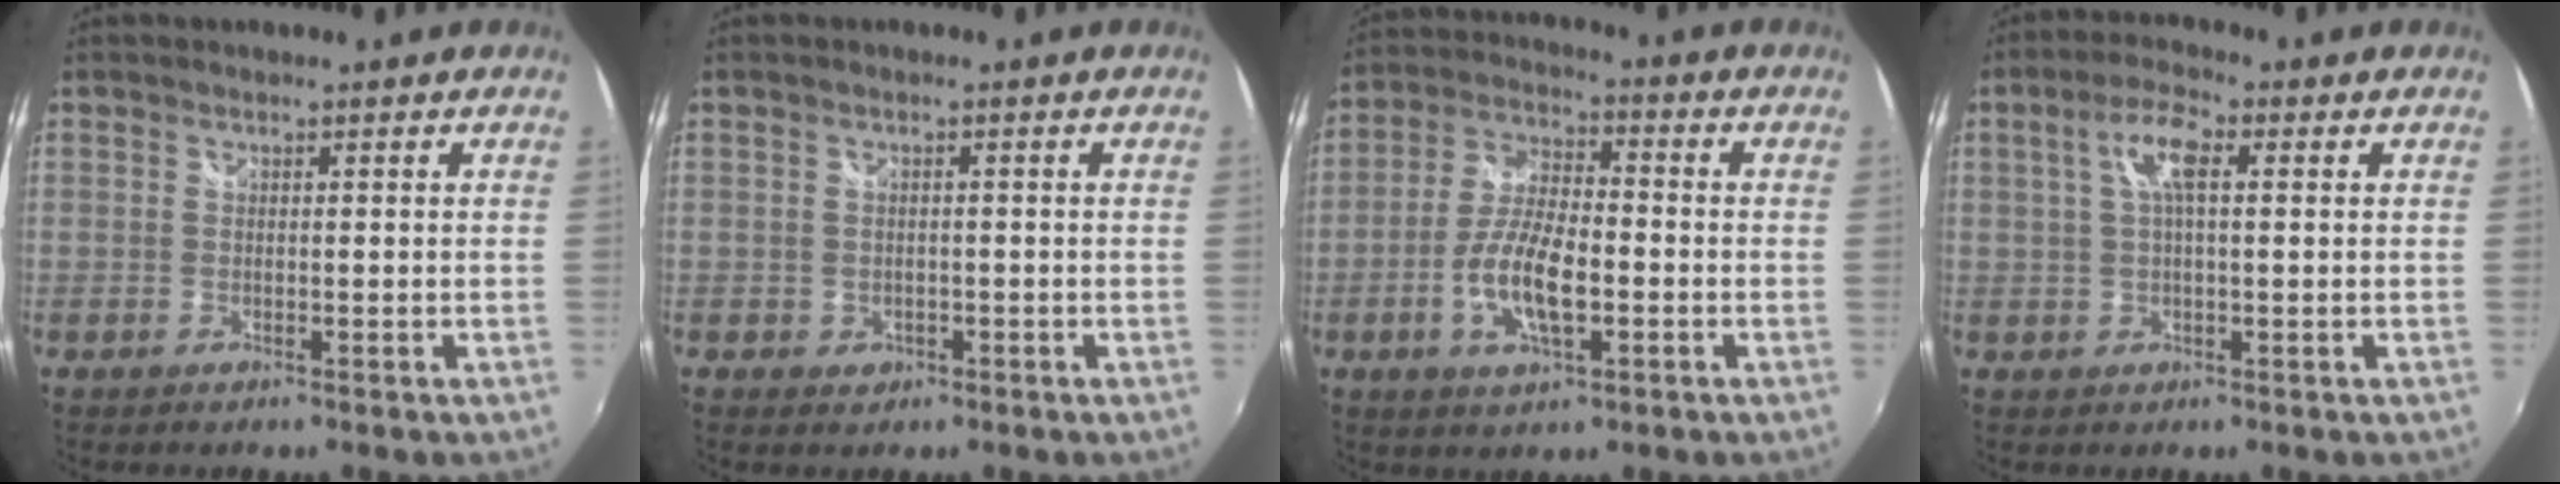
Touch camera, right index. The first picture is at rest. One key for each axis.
{"total": 2.1, "fx": -0.7, "fy": 1.9, "fz": 0.5, "tx": -0.011, "ty": -0.002, "tz": -0.008}
{"total": 10.5, "fx": -3.2, "fy": 4.2, "fz": 9.1, "tx": -0.188, "ty": 0.000, "tz": -0.057}
{"total": 5.9, "fx": 1.6, "fy": 1.7, "fz": 5.4, "tx": -0.103, "ty": 0.013, "tz": 0.030}